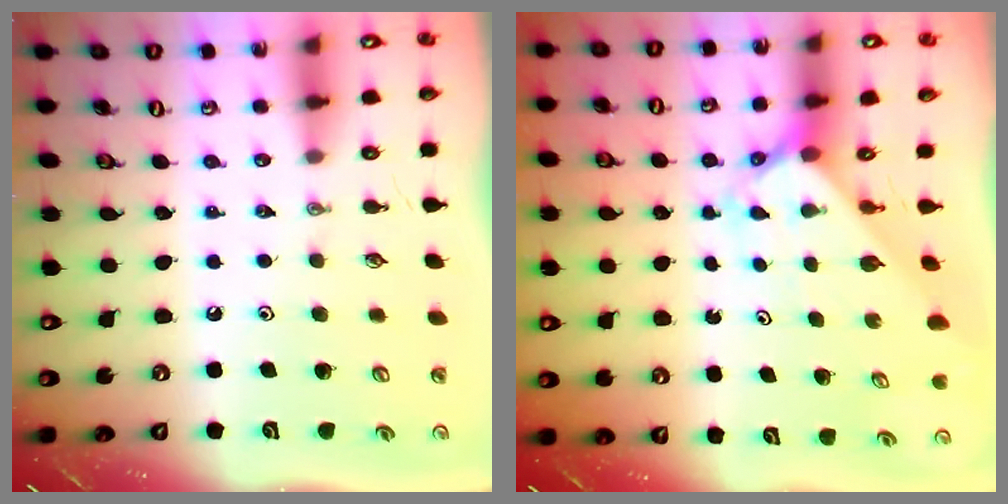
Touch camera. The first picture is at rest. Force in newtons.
{"total": 1.9, "press": 1.9, "slide": 0.1}